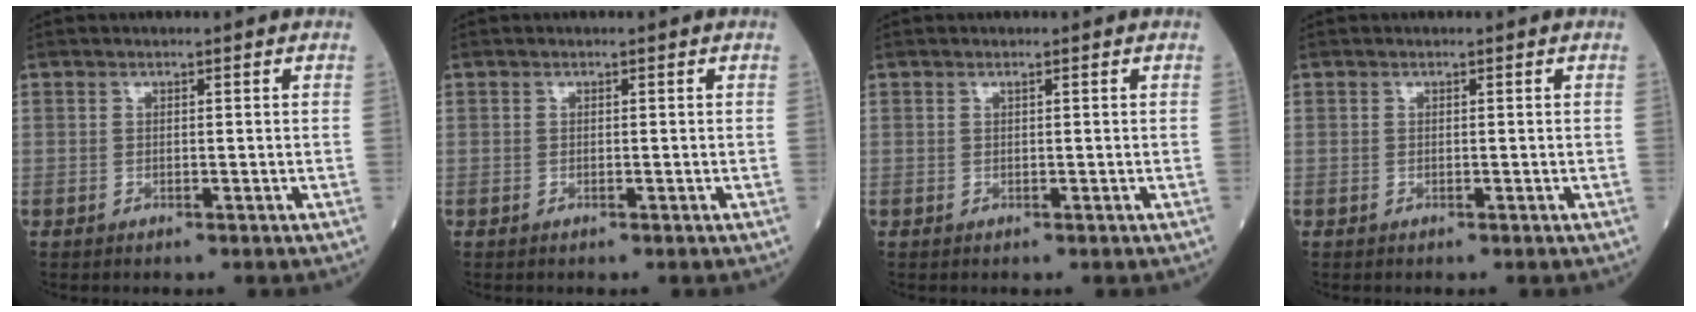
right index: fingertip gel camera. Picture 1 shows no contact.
{"total": 0.0}
{"total": 0.0}
{"total": 0.0}